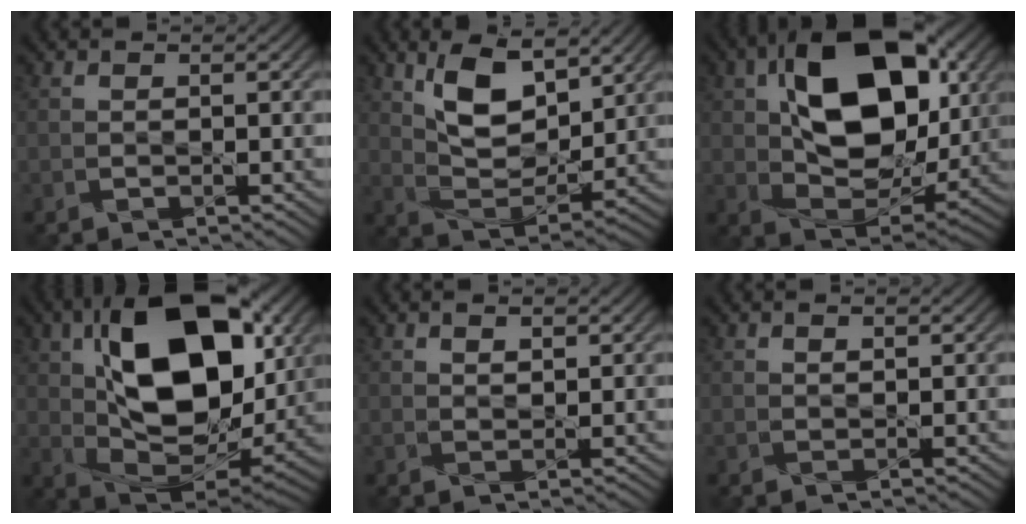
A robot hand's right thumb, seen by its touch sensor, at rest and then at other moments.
{"total": 9.1, "force": [5.1, 4.1, 6.4], "torque": [-0.130, -0.002, 0.097]}
{"total": 16.3, "force": [4.5, 9.8, 12.2], "torque": [-0.217, 0.012, 0.078]}
{"total": 18.0, "force": [5.0, 10.3, 13.9], "torque": [-0.249, 0.016, 0.085]}
{"total": 1.4, "force": [1.1, 0.3, 0.7], "torque": [-0.014, 0.002, 0.023]}
{"total": 0.8, "force": [0.7, 0.1, 0.3], "torque": [-0.006, 0.003, 0.014]}